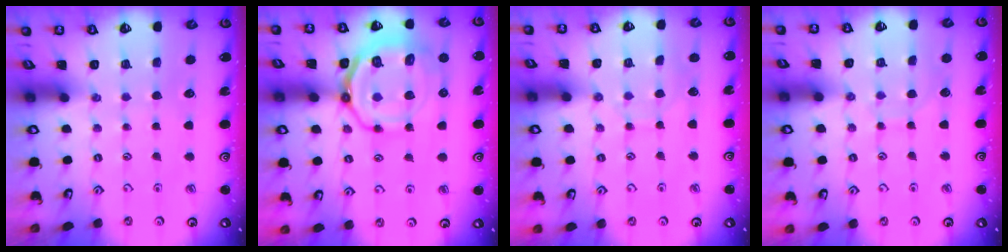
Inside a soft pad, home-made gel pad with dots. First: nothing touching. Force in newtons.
{"total": 16.0, "press": 15.9, "slide": 2.0}
{"total": 4.7, "press": 4.7, "slide": 0.4}
{"total": 6.4, "press": 6.4, "slide": 0.2}